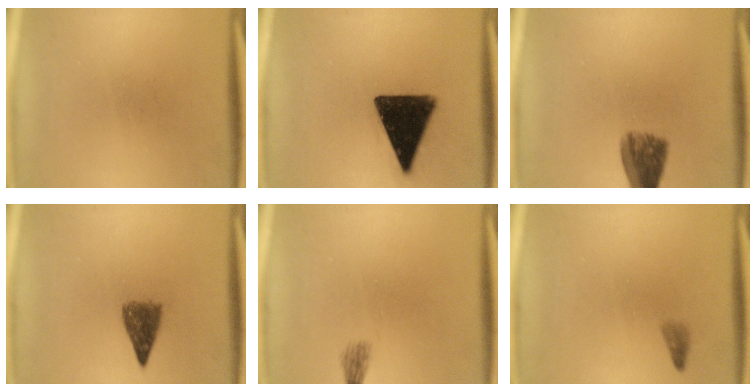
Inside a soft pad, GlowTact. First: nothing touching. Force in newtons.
{"total": 15.9}
{"total": 6.5}
{"total": 4.0}
{"total": 1.4}
{"total": 0.9}